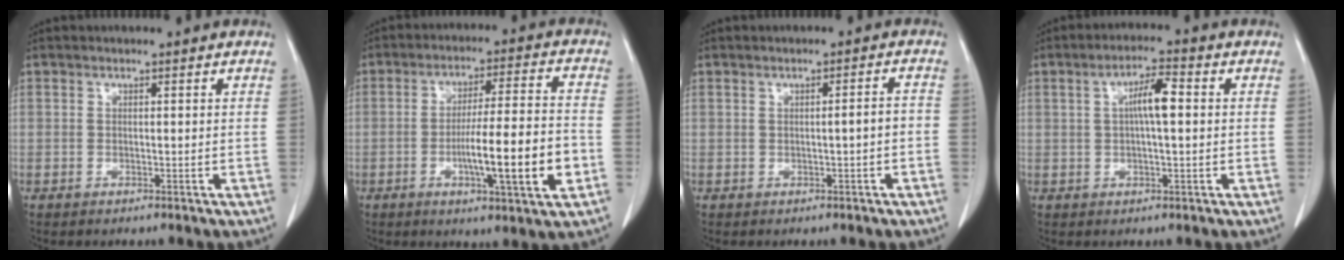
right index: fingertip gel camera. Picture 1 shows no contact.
{"total": 13.1, "force": [-3.7, 0.4, 12.6], "torque": [-0.204, -0.004, -0.061]}
{"total": 2.0, "force": [-0.6, 0.1, 1.9], "torque": [-0.026, 0.002, -0.008]}
{"total": 5.2, "force": [0.7, 0.9, 5.1], "torque": [-0.092, 0.012, 0.009]}